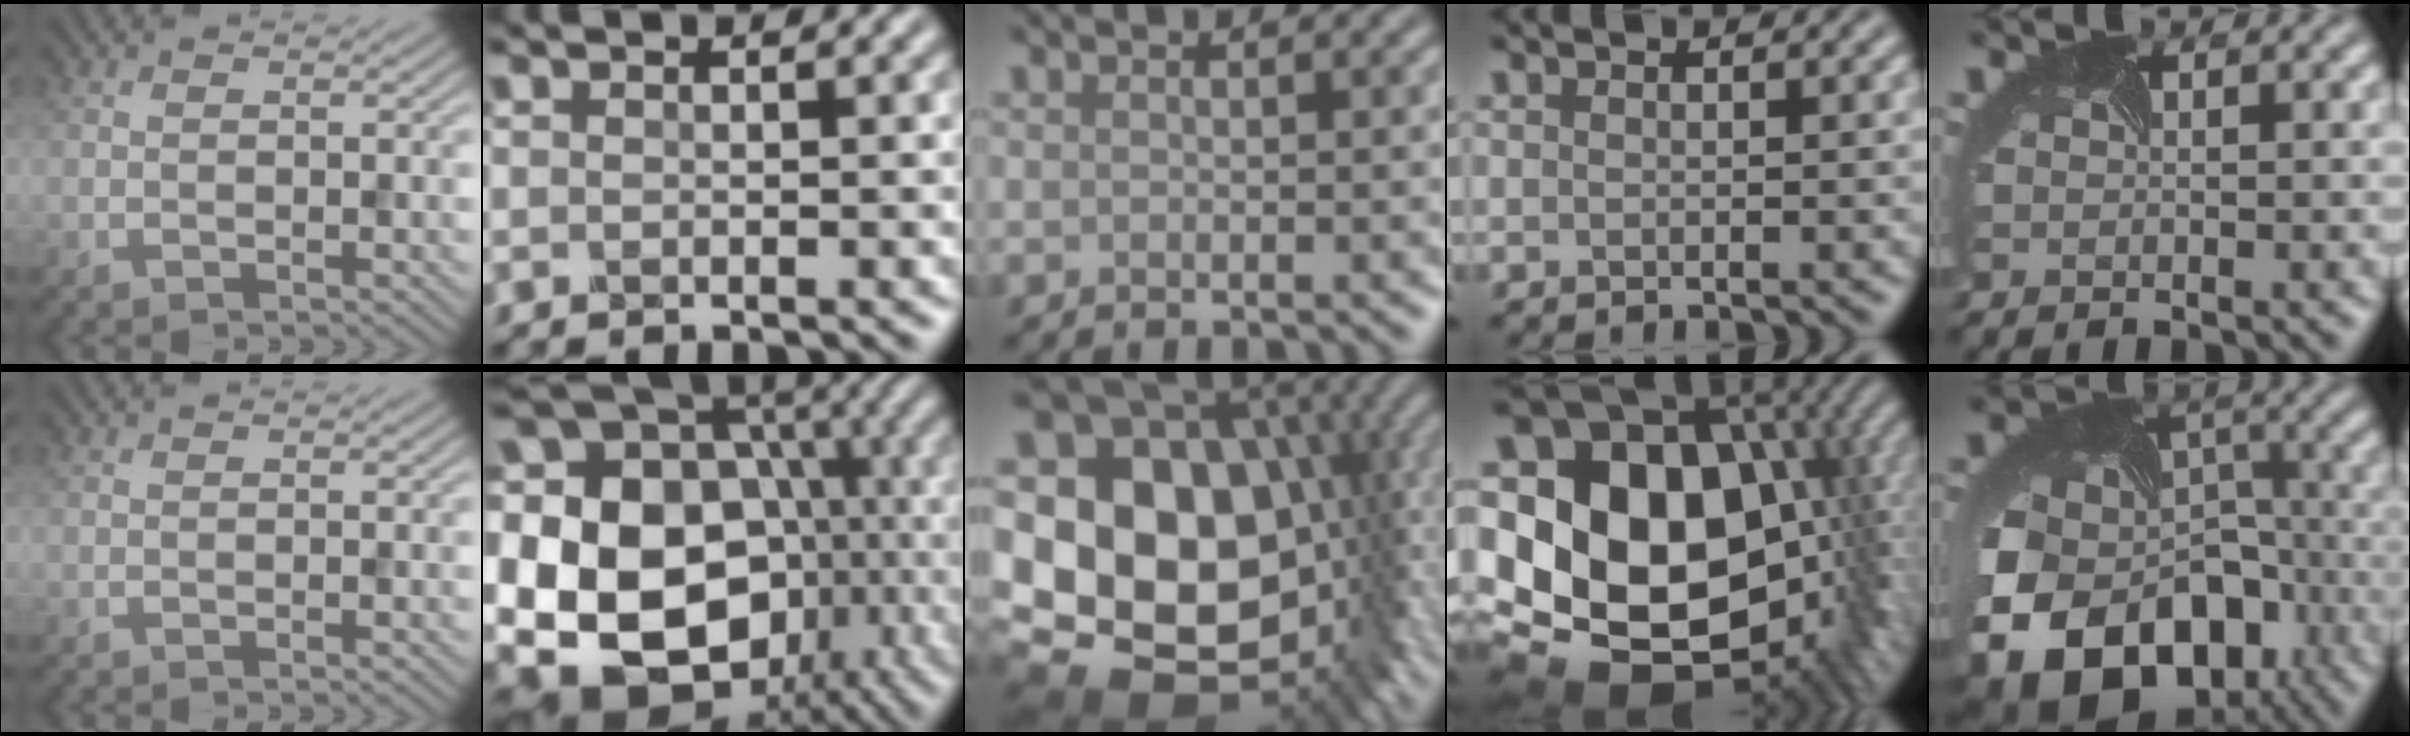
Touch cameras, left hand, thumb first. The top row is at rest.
{"index": {"total": 19.0, "force": [-1.2, 15.1, 11.4], "torque": [-0.218, 0.002, -0.007]}, "middle": {"total": 20.0, "force": [-1.1, 15.1, 13.1], "torque": [-0.204, -0.015, 0.021]}, "ring": {"total": 21.1, "force": [-0.8, 15.7, 14.1], "torque": [-0.233, -0.010, 0.019]}, "little": {"total": 18.0, "force": [-7.7, 12.9, 10.0], "torque": [-0.210, -0.038, -0.108]}}